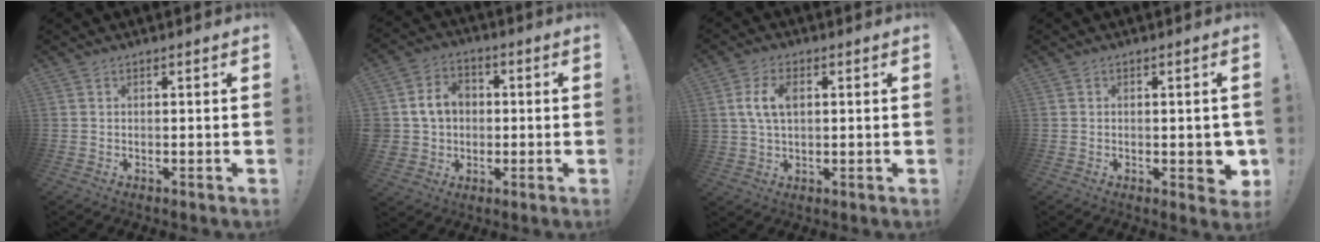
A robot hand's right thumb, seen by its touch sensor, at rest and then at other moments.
{"total": 10.3, "force": [1.3, 9.3, 4.4], "torque": [-0.084, 0.015, 0.036]}
{"total": 7.7, "force": [1.7, 4.9, 5.8], "torque": [-0.109, 0.008, 0.032]}
{"total": 4.7, "force": [-0.7, 2.8, 3.7], "torque": [-0.032, 0.003, -0.007]}